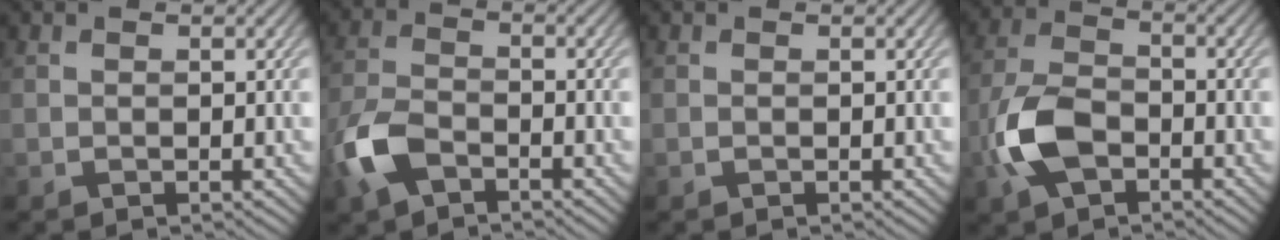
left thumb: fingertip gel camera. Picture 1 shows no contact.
{"total": 6.5, "force": [-3.7, 3.3, 4.2], "torque": [-0.104, -0.005, -0.091]}
{"total": 0.0}
{"total": 7.9, "force": [-3.2, 4.4, 5.6], "torque": [-0.136, -0.001, -0.077]}